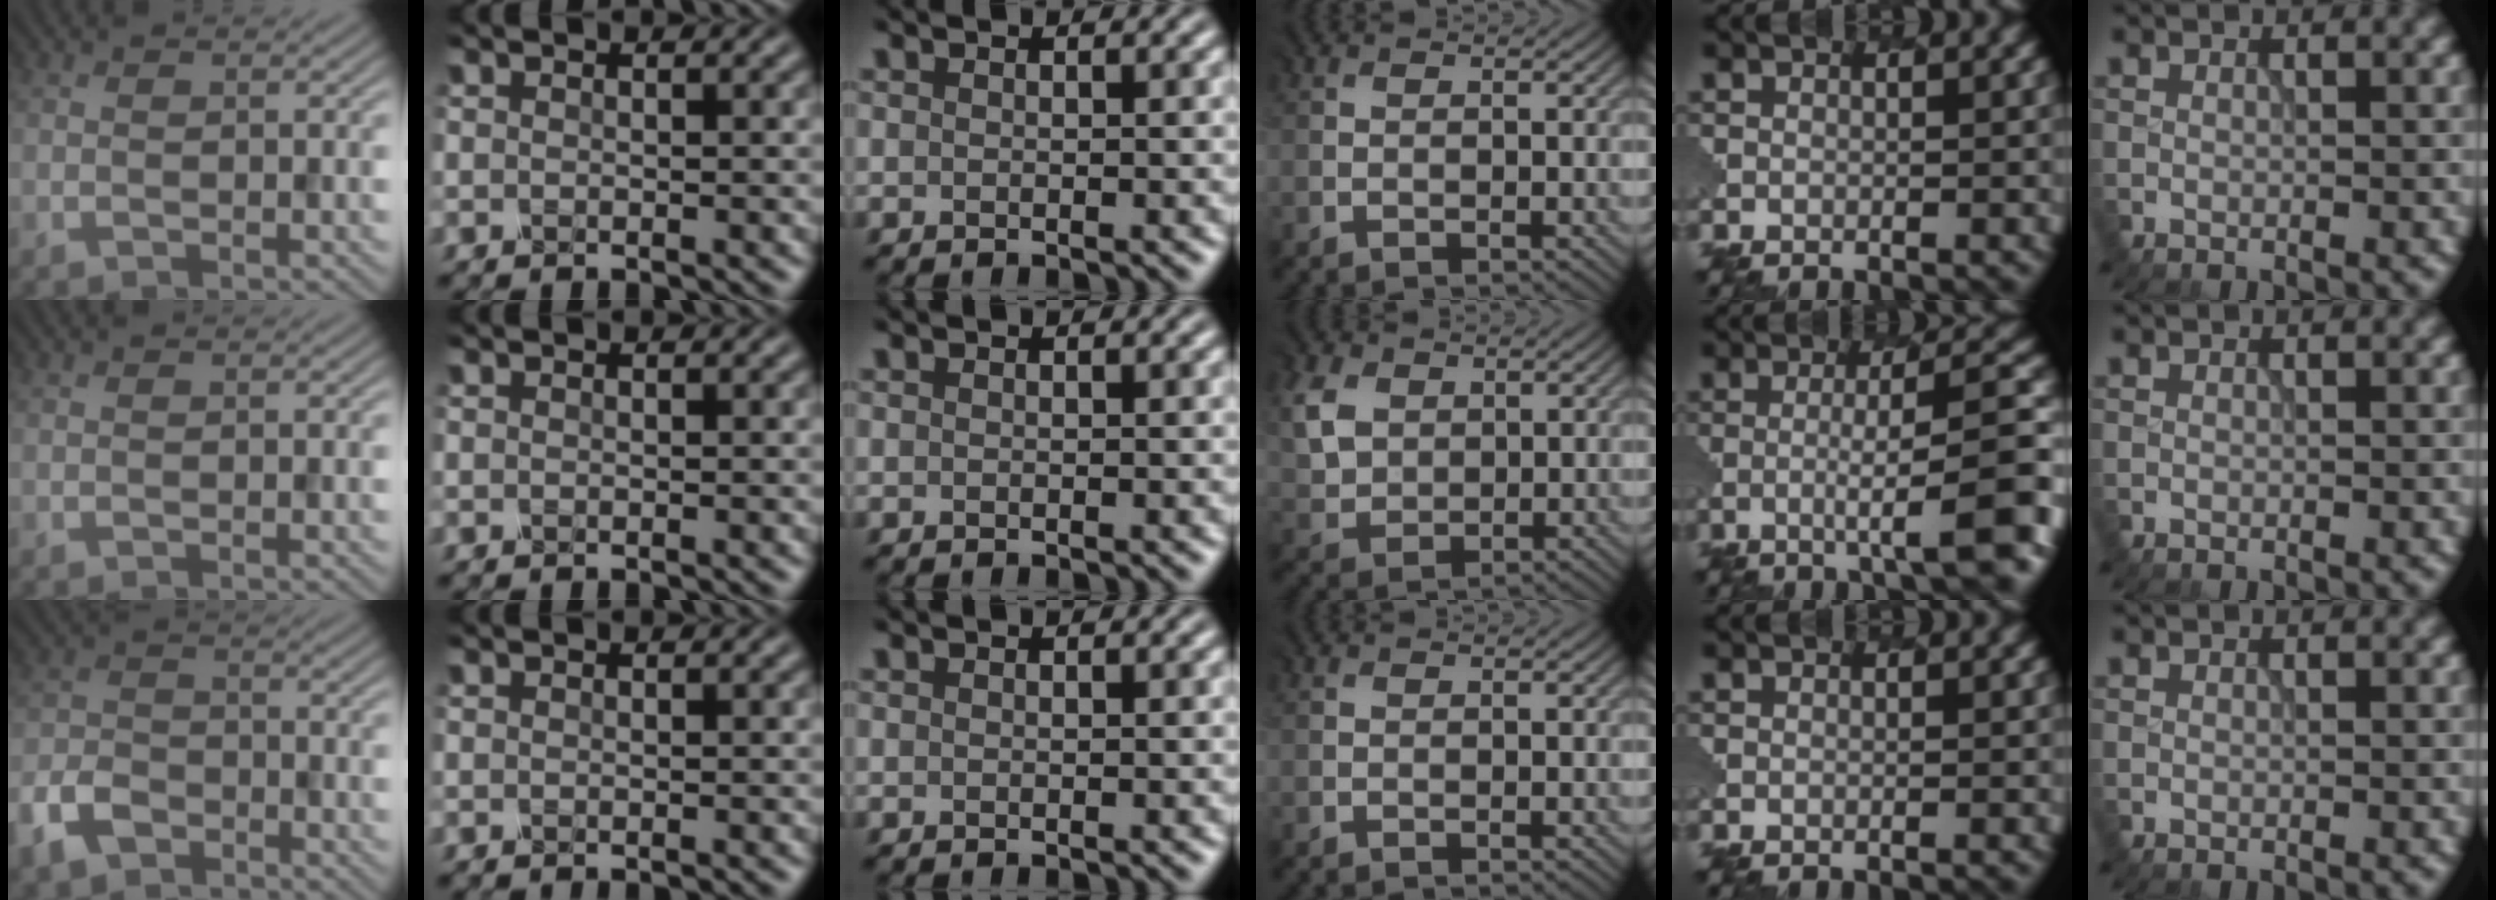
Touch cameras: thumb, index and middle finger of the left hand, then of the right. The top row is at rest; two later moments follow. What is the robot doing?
{"motion": "dispense", "object": "pipette"}